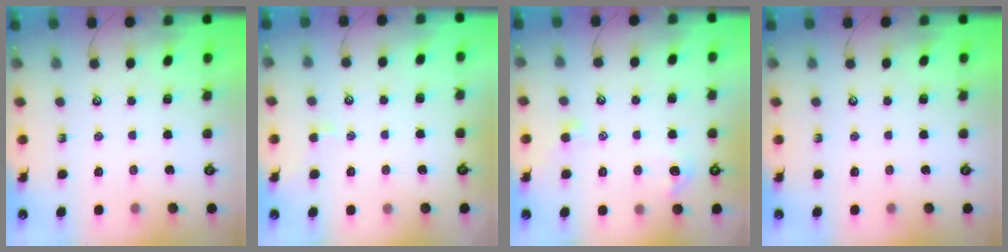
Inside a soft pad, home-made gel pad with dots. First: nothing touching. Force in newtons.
{"total": 1.4, "press": 1.3, "slide": 0.4}
{"total": 1.9, "press": 1.9, "slide": 0.4}
{"total": 0.0}